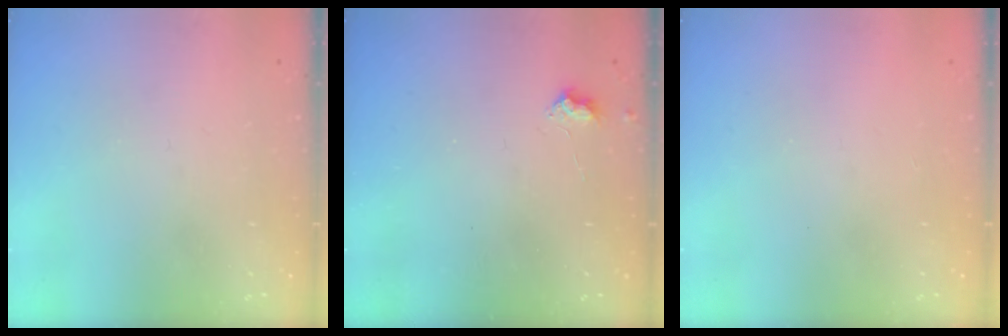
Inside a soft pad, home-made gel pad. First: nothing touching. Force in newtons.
{"total": 3.2, "press": 3.1, "slide": 0.4}
{"total": 0.7, "press": 0.7, "slide": 0.2}